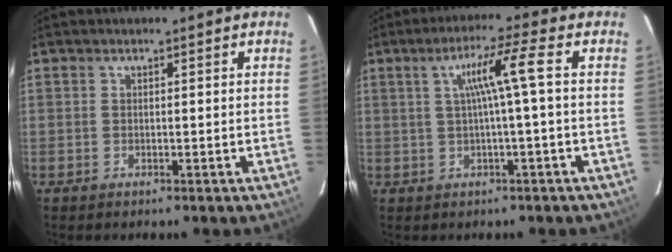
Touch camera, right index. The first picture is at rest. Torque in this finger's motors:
{"motor_torque": [0.77, 0.12, 0.40, 0.11]}